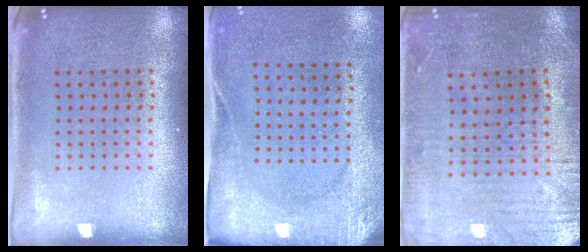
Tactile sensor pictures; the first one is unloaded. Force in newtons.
{"total": 2.7, "press": 2.1, "slide": 1.7}
{"total": 1.1, "press": 1.0, "slide": 0.4}